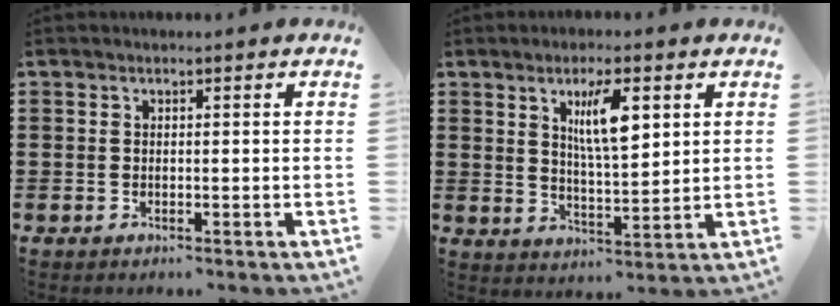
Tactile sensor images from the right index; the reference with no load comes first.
{"total": 7.0, "force": [2.9, 2.0, 6.1], "torque": [-0.110, 0.002, 0.045]}